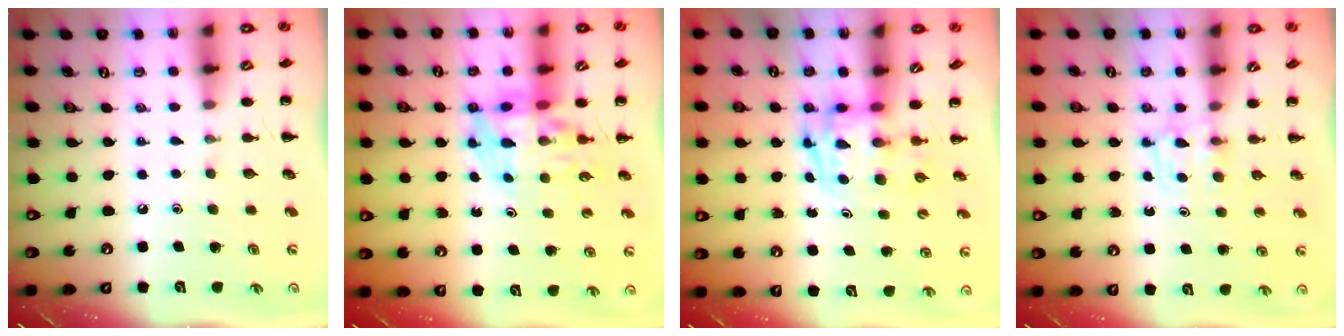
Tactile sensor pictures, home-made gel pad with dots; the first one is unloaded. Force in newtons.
{"total": 9.6, "press": 9.2, "slide": 2.7}
{"total": 3.3, "press": 3.3, "slide": 0.5}
{"total": 2.8, "press": 2.5, "slide": 1.4}